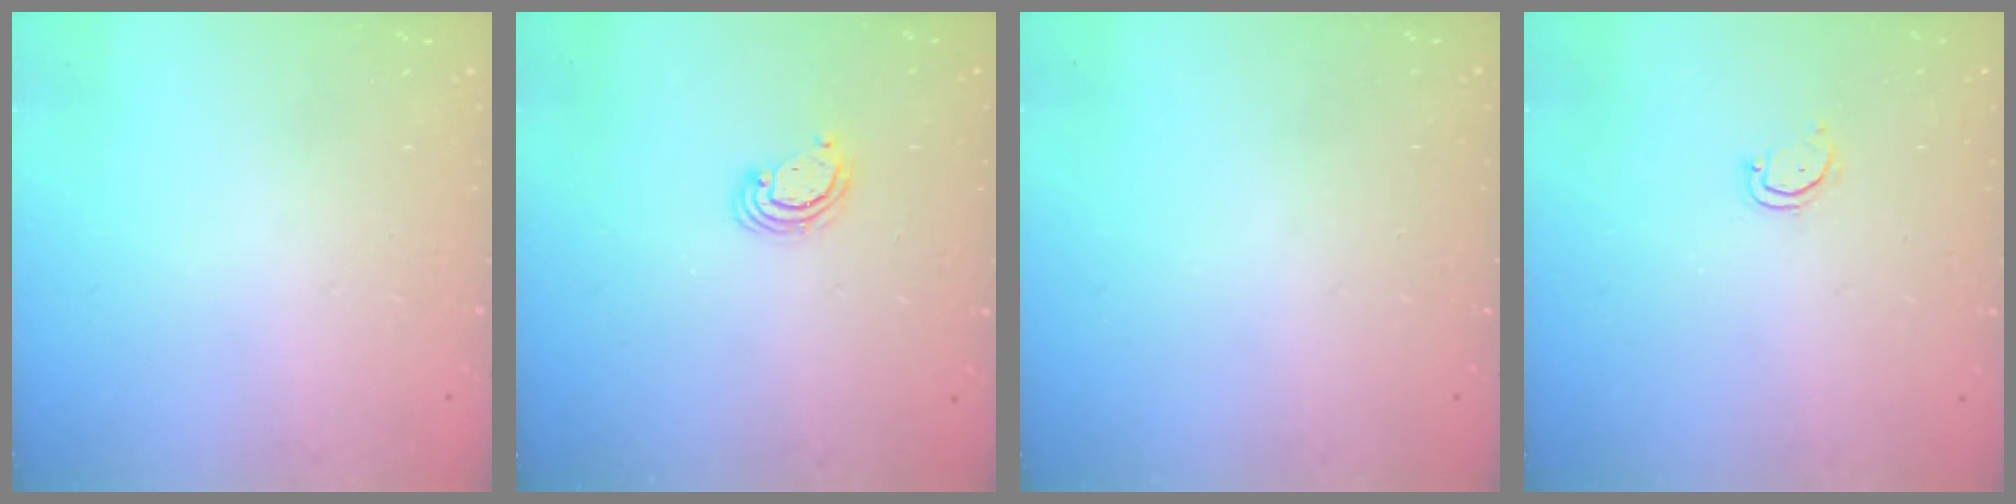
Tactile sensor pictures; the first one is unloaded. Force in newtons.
{"total": 2.5, "press": 2.5, "slide": 0.2}
{"total": 0.0}
{"total": 2.6, "press": 2.6, "slide": 0.2}